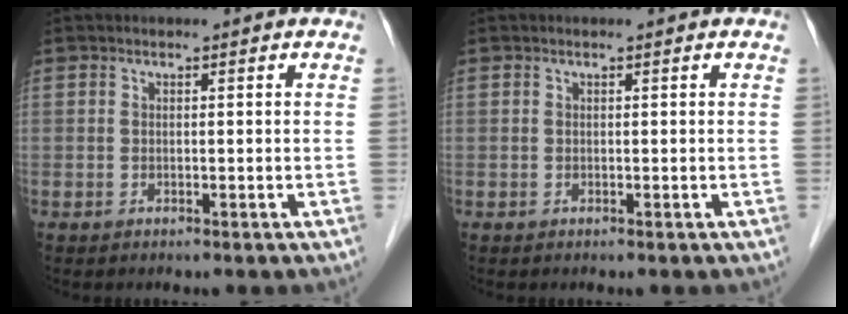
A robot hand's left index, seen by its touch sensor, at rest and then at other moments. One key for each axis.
{"total": 0.0}